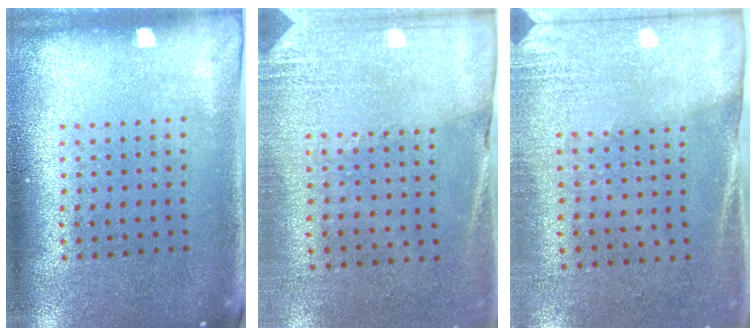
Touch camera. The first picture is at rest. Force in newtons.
{"total": 2.7, "press": 2.4, "slide": 1.2}
{"total": 2.6, "press": 2.3, "slide": 1.3}